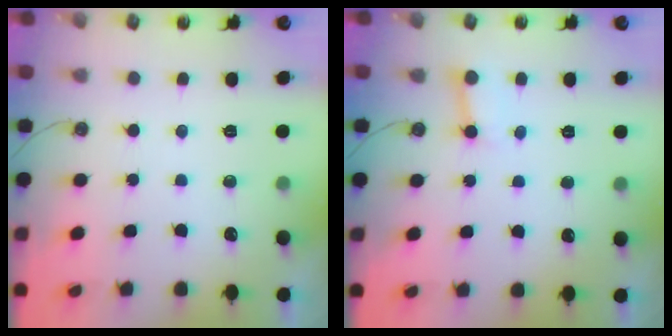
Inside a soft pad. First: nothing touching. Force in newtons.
{"total": 2.7, "press": 2.7, "slide": 0.2}